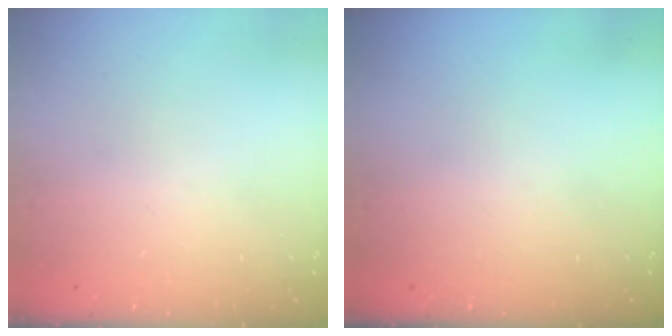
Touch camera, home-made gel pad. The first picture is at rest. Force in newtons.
{"total": 0.0}